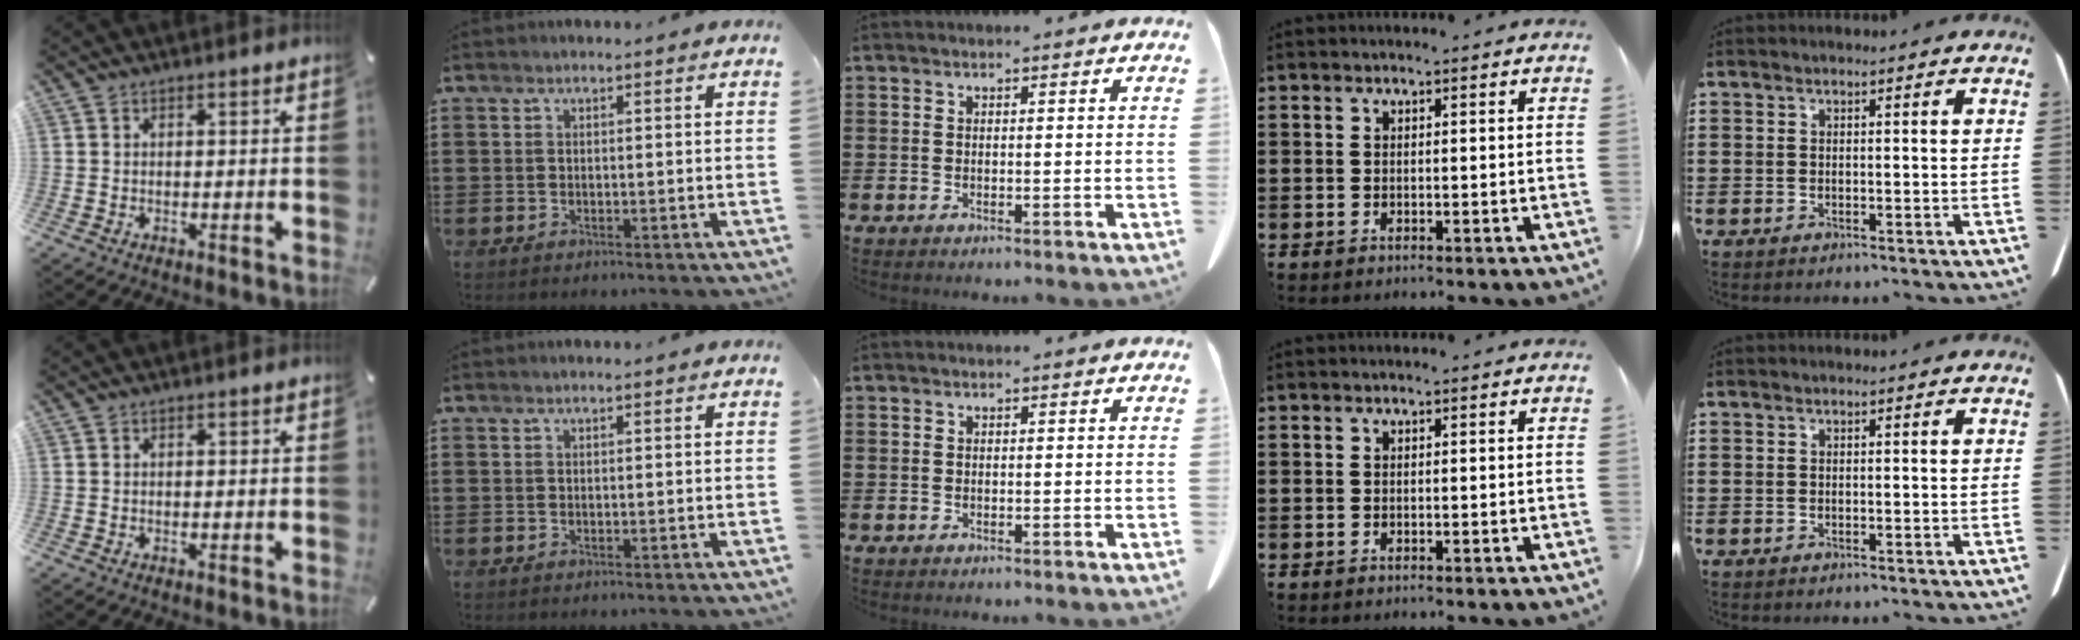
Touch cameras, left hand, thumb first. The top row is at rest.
{}